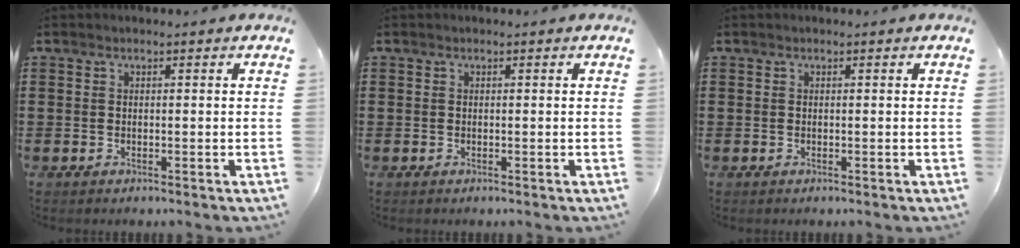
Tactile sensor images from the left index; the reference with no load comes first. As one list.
[{"total": 0.0}, {"total": 0.0}]